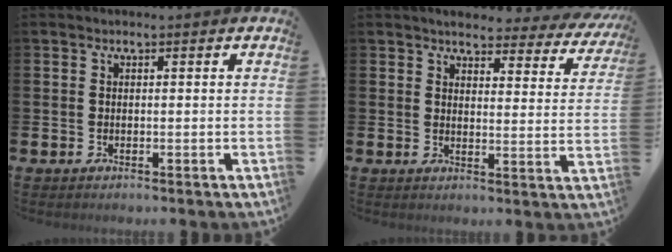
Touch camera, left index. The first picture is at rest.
{"total": 3.8, "force": [3.7, 0.9, 0.5], "torque": [-0.016, -0.030, 0.059]}